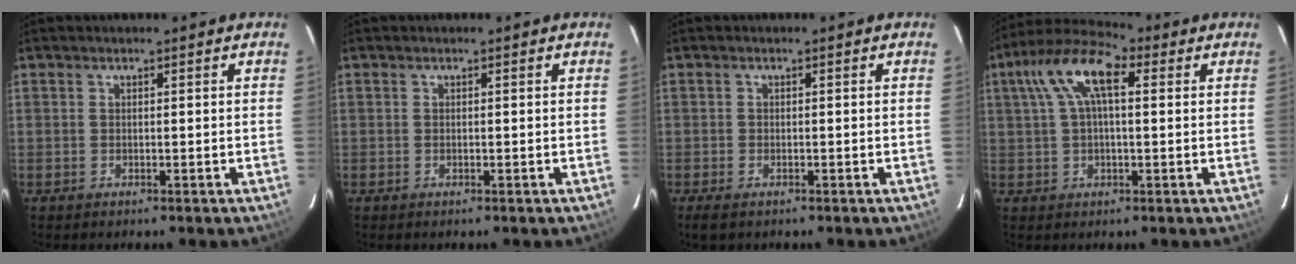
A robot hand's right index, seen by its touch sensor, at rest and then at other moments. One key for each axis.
{"total": 0.0}
{"total": 2.3, "fx": -1.6, "fy": 1.1, "fz": 1.4, "tx": -0.027, "ty": -0.007, "tz": -0.028}
{"total": 10.8, "fx": 3.2, "fy": 4.6, "fz": 9.2, "tx": -0.183, "ty": 0.035, "tz": 0.051}